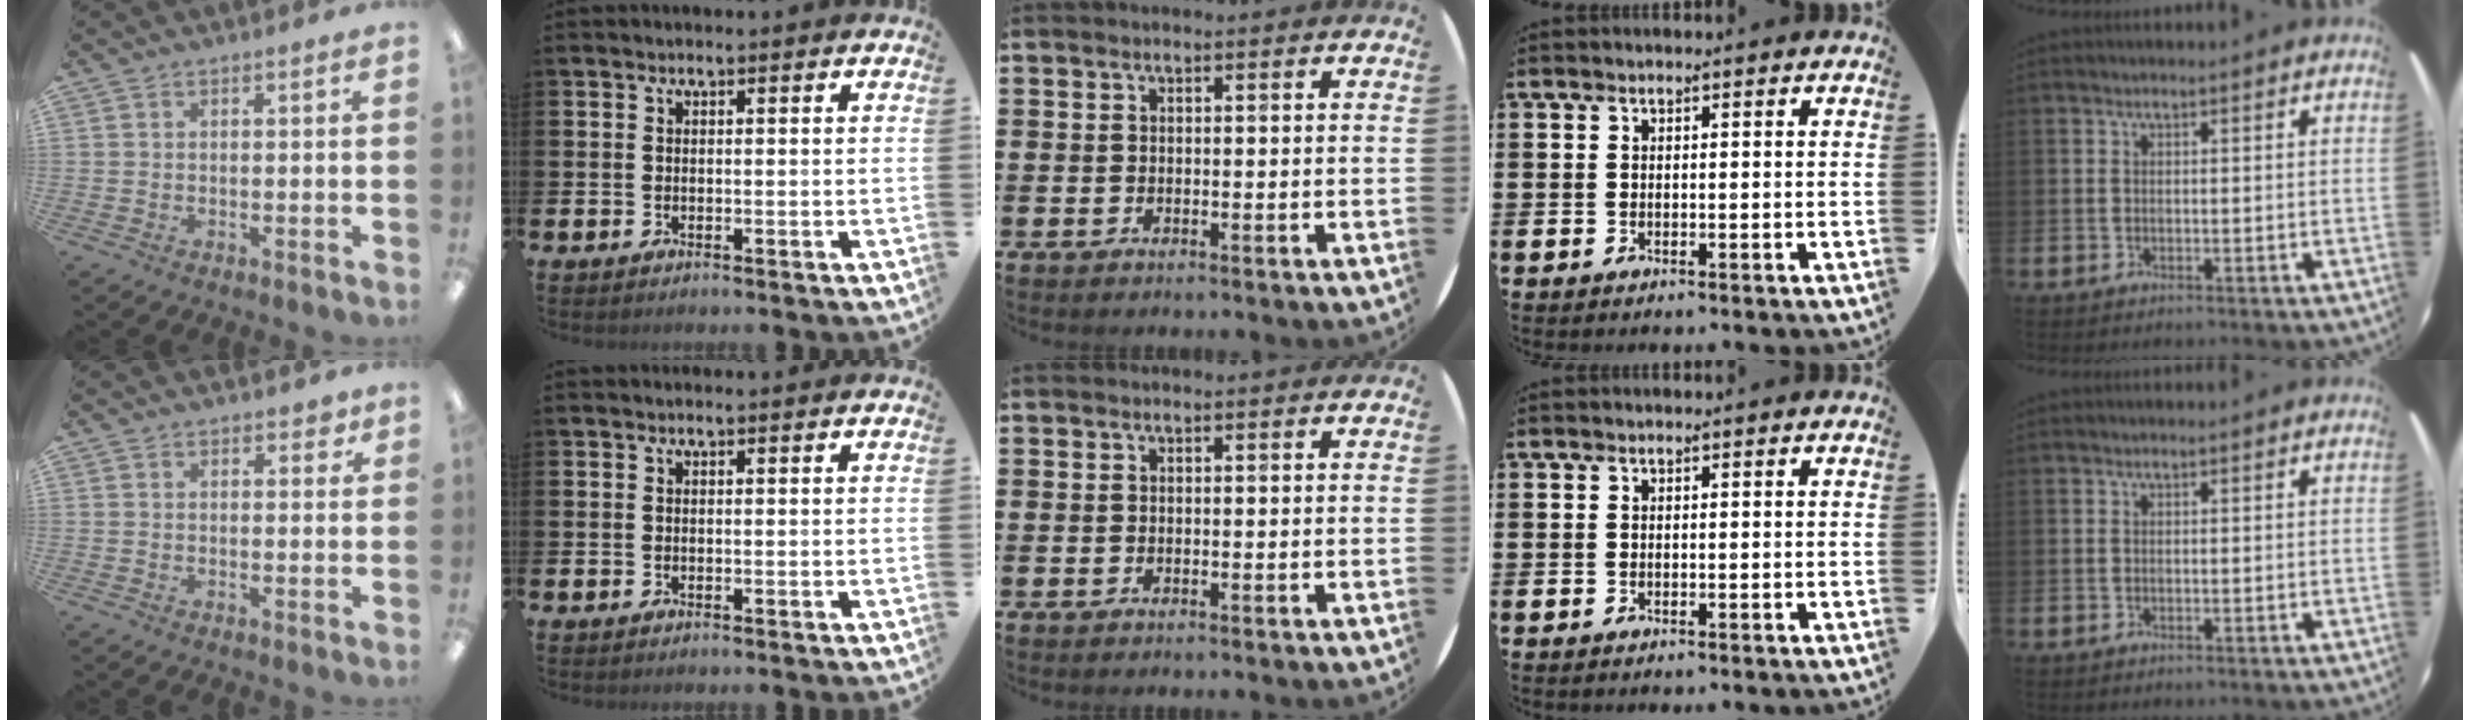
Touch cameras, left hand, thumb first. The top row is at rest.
{"thumb": {"total": 2.2, "force": [1.6, 1.2, 0.9], "torque": [-0.003, -0.003, 0.025]}}